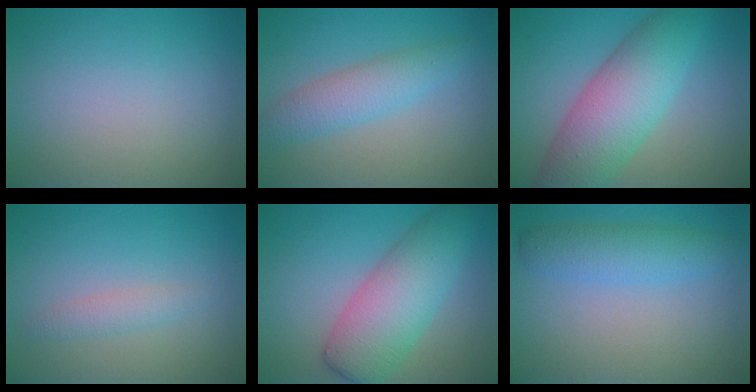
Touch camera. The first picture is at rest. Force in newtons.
{"total": 3.6, "press": 3.6, "slide": 0.0}
{"total": 8.8, "press": 8.8, "slide": 0.3}
{"total": 1.4, "press": 1.4, "slide": 0.0}
{"total": 7.6, "press": 7.6, "slide": 0.2}
{"total": 3.5, "press": 3.5, "slide": 0.1}